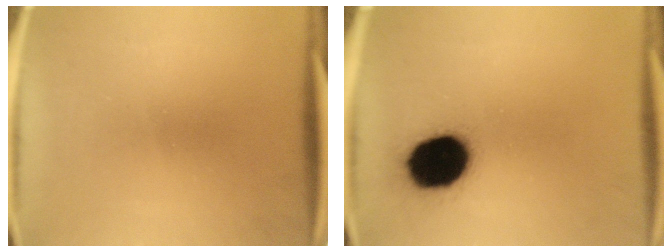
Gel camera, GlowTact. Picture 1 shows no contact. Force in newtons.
{"total": 17.4}